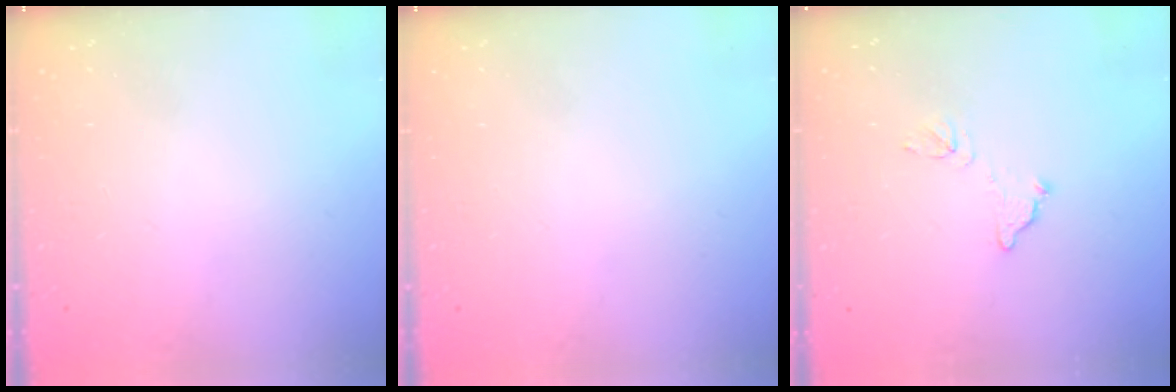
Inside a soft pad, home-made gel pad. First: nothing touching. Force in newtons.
{"total": 0.0}
{"total": 6.8, "press": 6.8, "slide": 0.2}